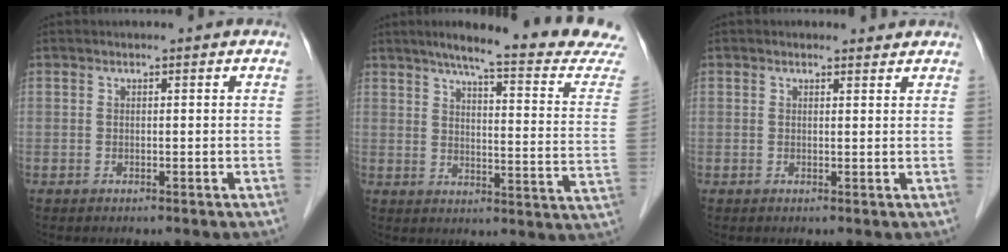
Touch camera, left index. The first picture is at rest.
{"total": 19.6, "force": [17.4, -0.4, 8.9], "torque": [-0.119, -0.069, 0.206]}
{"total": 1.2, "force": [1.1, 0.5, 0.0], "torque": [-0.007, -0.003, 0.009]}